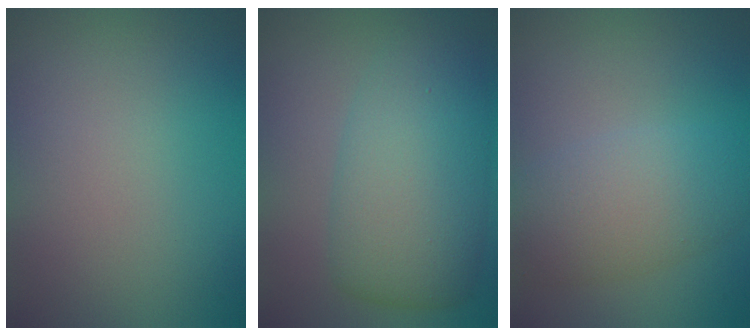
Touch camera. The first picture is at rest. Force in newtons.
{"total": 7.7, "press": 7.7, "slide": 0.1}
{"total": 5.1, "press": 5.1, "slide": 0.5}